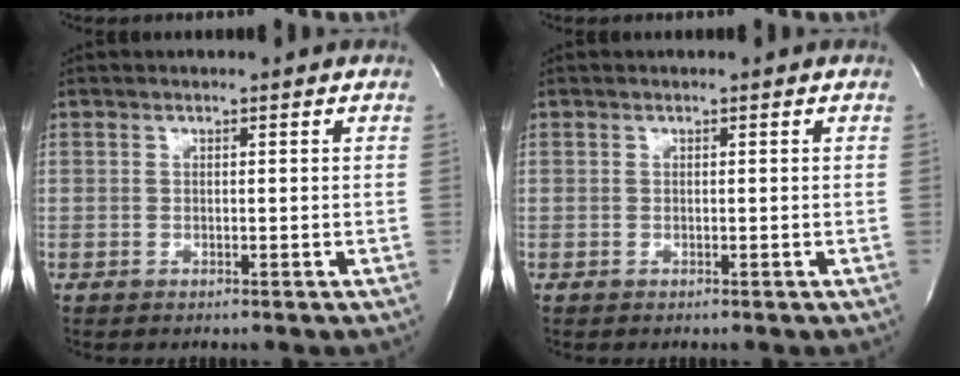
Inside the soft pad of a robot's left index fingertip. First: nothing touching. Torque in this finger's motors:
{"motor_torque": [0.00, 0.00, 0.00, 0.00]}